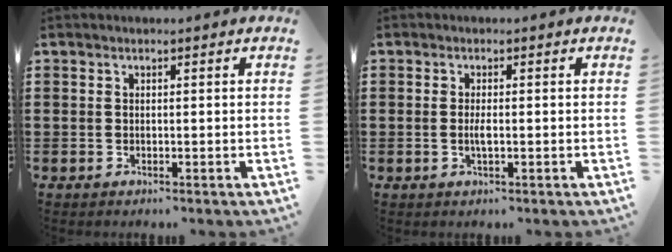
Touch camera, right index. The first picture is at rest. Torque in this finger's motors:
{"motor_torque": [2.14, 0.00, 0.35, 0.05]}